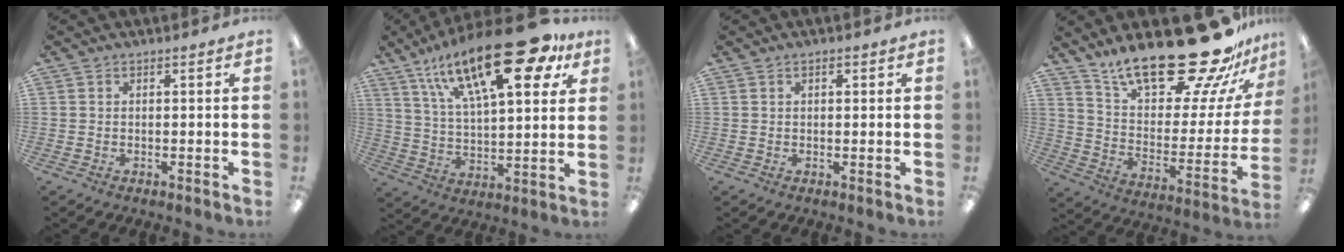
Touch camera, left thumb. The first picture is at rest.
{"total": 26.3, "force": [15.3, 10.2, 18.8], "torque": [-0.299, -0.073, 0.250]}
{"total": 1.0, "force": [0.5, 0.6, 0.7], "torque": [-0.014, 0.003, 0.009]}
{"total": 27.4, "force": [21.2, 8.6, 15.1], "torque": [-0.230, -0.147, 0.352]}